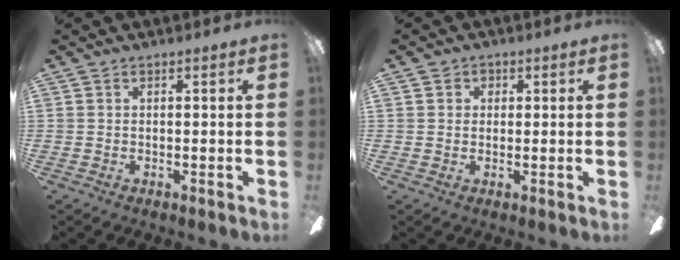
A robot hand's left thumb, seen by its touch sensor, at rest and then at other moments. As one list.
[{"total": 1.8, "force": [0.3, 1.7, 0.5], "torque": [-0.003, 0.004, 0.002]}]